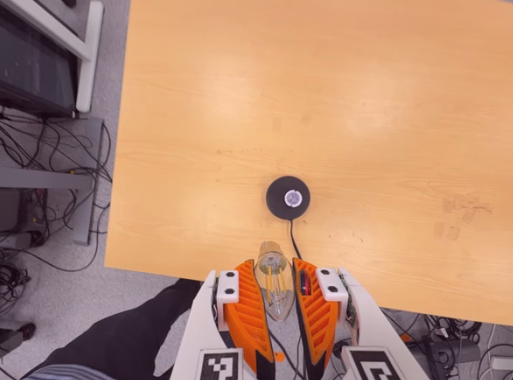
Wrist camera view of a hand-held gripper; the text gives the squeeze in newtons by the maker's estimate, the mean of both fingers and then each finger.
{"total": 19.3, "left": 24.3, "right": 14.4}